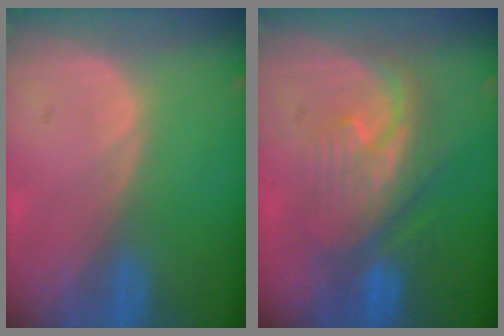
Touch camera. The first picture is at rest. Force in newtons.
{"total": 8.2, "press": 8.1, "slide": 1.4}